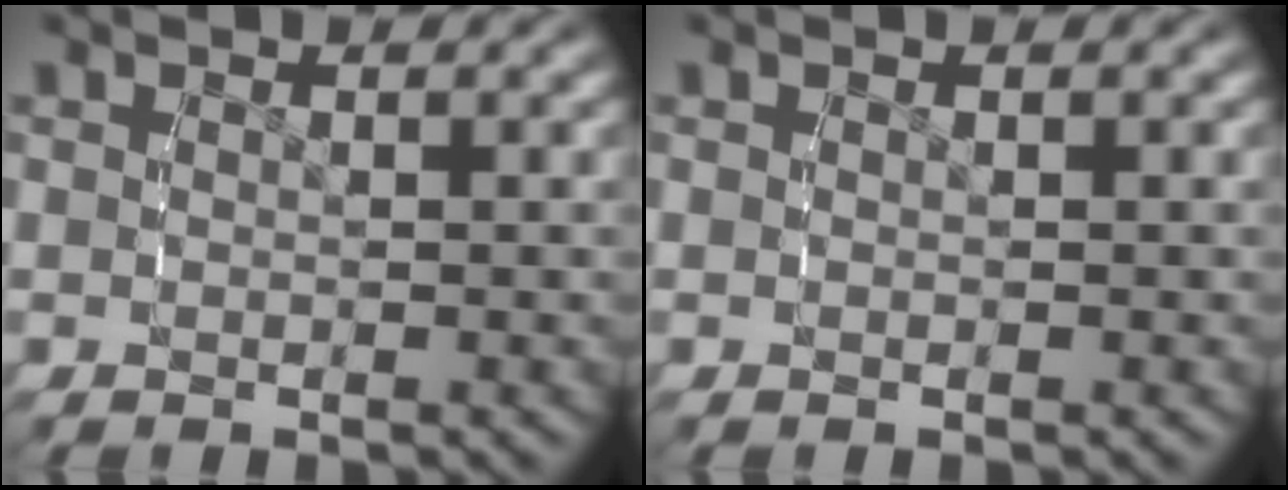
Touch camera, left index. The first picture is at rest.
{"total": 0.0}